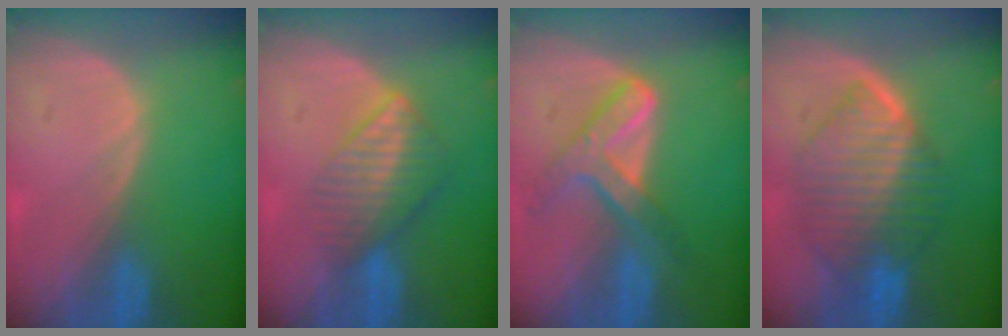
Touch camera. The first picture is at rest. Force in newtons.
{"total": 6.7, "press": 5.9, "slide": 3.1}
{"total": 7.2, "press": 6.1, "slide": 3.8}
{"total": 9.1, "press": 9.1, "slide": 0.5}